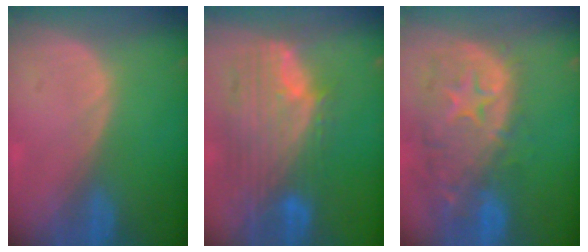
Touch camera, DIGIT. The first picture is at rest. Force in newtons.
{"total": 11.9, "press": 10.2, "slide": 6.2}
{"total": 13.8, "press": 11.1, "slide": 8.1}